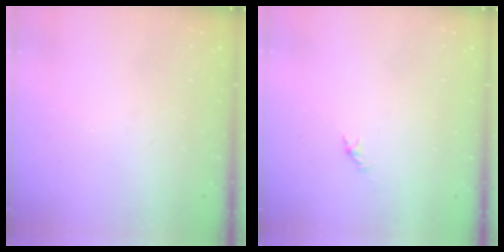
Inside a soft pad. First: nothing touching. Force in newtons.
{"total": 0.0}